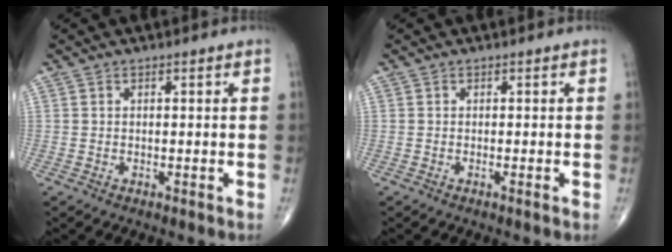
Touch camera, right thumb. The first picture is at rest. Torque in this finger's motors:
{"motor_torque": [-0.39, -0.04, -0.35, -0.14, -0.03]}